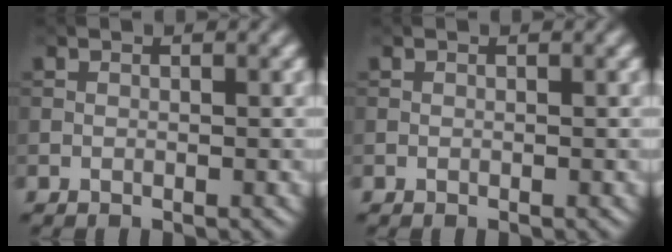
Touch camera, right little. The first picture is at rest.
{"total": 0.0}